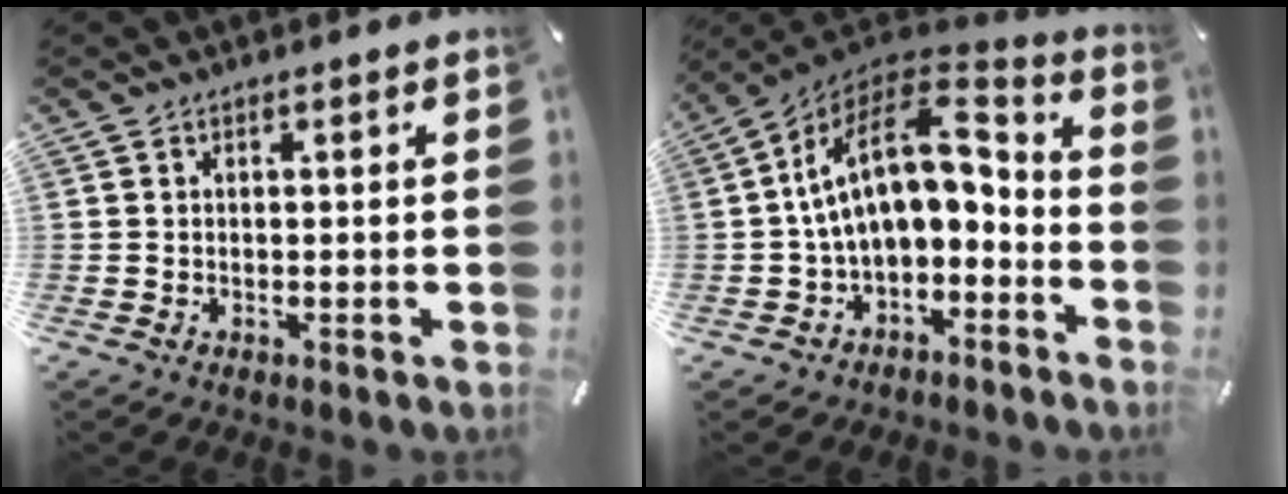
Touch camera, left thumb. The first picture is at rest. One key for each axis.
{"total": 16.7, "fx": 2.0, "fy": 10.1, "fz": 13.1, "tx": -0.245, "ty": -0.008, "tz": 0.030}